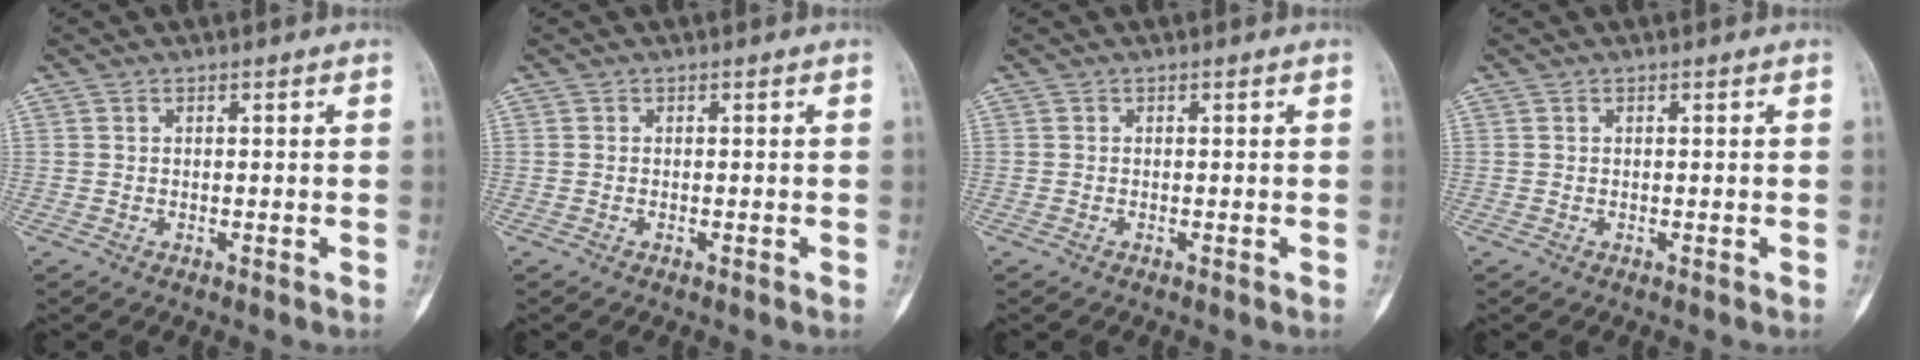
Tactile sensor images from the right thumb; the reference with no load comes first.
{"total": 0.0}
{"total": 0.0}
{"total": 0.0}